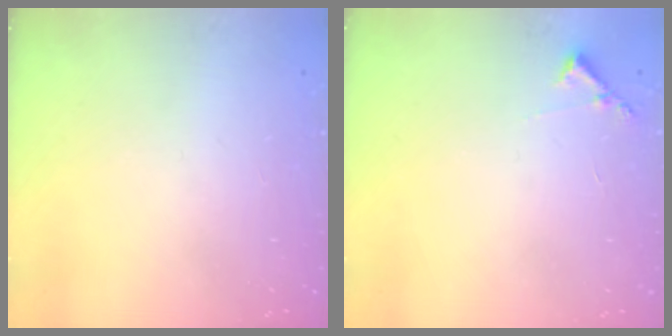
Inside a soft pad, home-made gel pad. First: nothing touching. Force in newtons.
{"total": 6.4, "press": 6.4, "slide": 0.5}